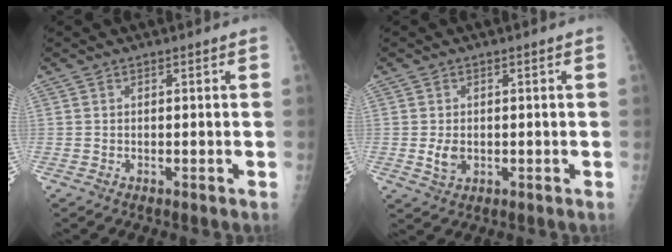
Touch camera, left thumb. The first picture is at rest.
{"total": 3.1, "force": [-0.1, 2.1, 2.3], "torque": [-0.036, -0.006, 0.002]}